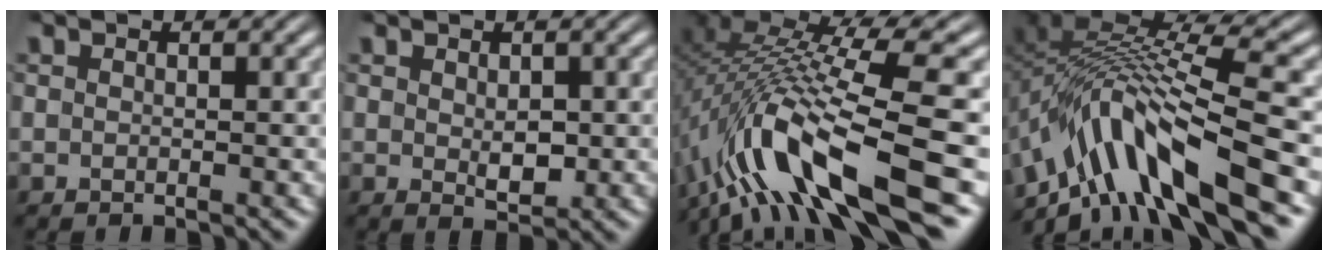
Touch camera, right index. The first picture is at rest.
{"total": 1.9, "force": [0.1, 1.0, 1.7], "torque": [-0.027, -0.016, 0.011]}
{"total": 10.1, "force": [-2.8, 4.2, 8.7], "torque": [-0.177, -0.026, -0.028]}
{"total": 11.5, "force": [-3.6, 6.6, 8.7], "torque": [-0.173, -0.029, -0.049]}